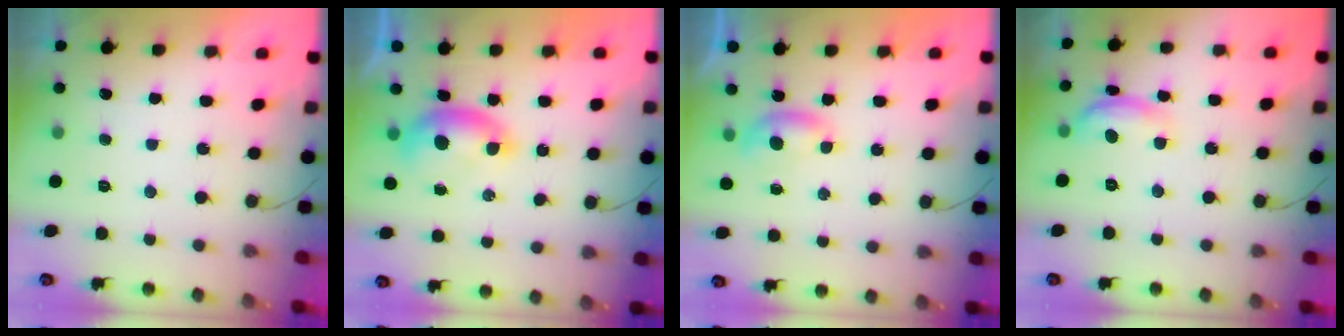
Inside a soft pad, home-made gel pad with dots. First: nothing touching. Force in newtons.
{"total": 6.7, "press": 6.6, "slide": 0.9}
{"total": 4.2, "press": 4.2, "slide": 0.4}
{"total": 10.3, "press": 10.3, "slide": 0.5}